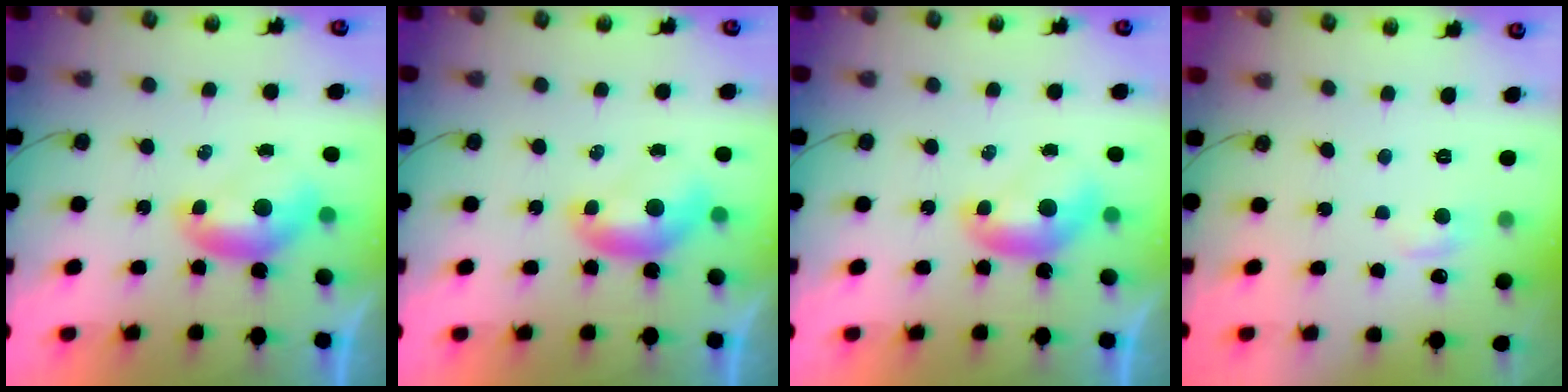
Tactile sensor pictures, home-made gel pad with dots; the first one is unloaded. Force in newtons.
{"total": 0.0}
{"total": 0.0}
{"total": 0.8, "press": 0.2, "slide": 0.8}